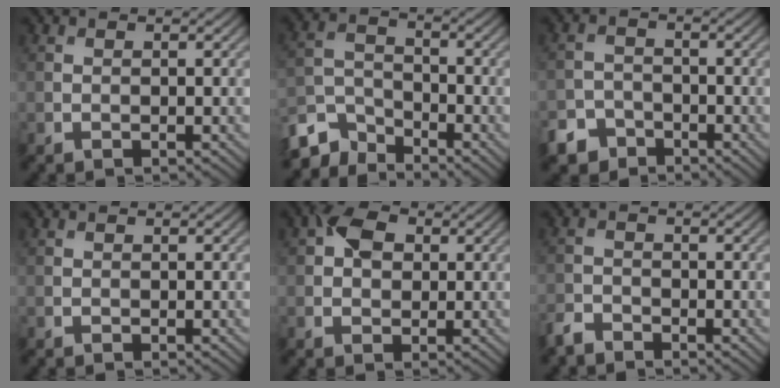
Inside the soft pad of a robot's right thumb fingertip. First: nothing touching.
{"total": 6.2, "force": [-5.2, 2.8, 1.9], "torque": [-0.043, -0.008, -0.119]}
{"total": 4.2, "force": [-3.2, 2.5, 0.9], "torque": [-0.020, -0.003, -0.063]}
{"total": 0.0}
{"total": 4.1, "force": [1.0, 3.0, 2.6], "torque": [-0.048, 0.008, 0.007]}
{"total": 2.4, "force": [-2.2, 0.8, 0.6], "torque": [-0.014, -0.005, -0.053]}